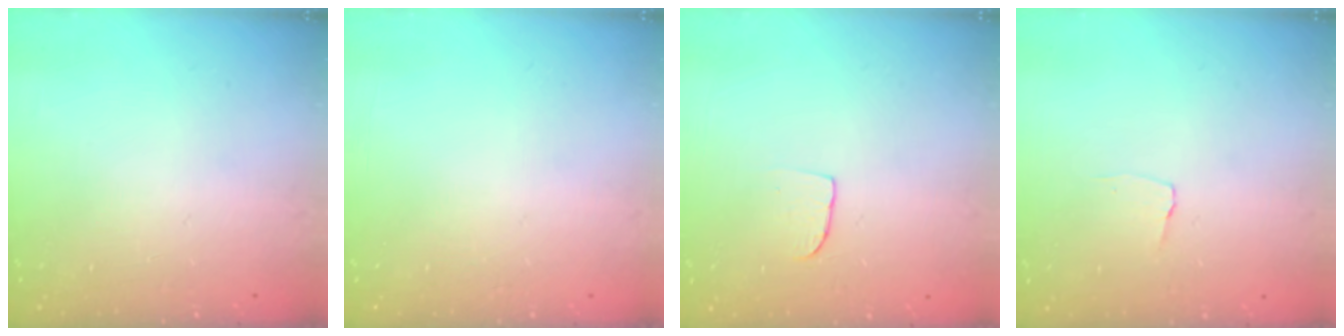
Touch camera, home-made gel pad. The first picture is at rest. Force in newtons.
{"total": 0.0}
{"total": 5.5, "press": 5.5, "slide": 0.3}
{"total": 2.9, "press": 2.8, "slide": 0.3}